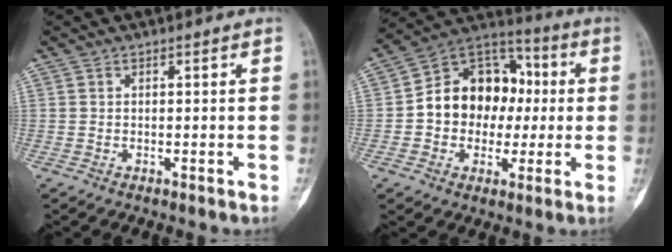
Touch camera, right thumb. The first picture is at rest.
{"total": 16.1, "force": [0.0, 12.9, 9.6], "torque": [-0.098, 0.036, -0.009]}